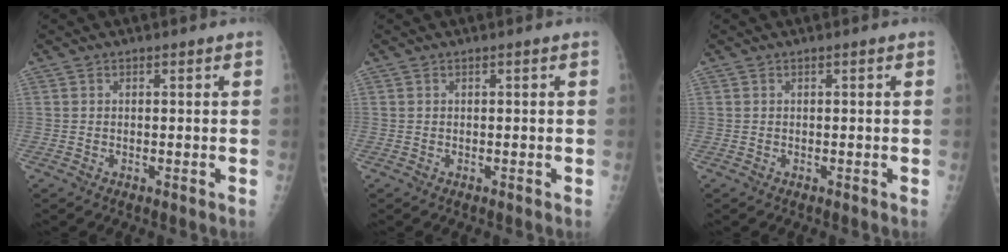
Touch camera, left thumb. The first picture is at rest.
{"total": 0.0}
{"total": 0.0}